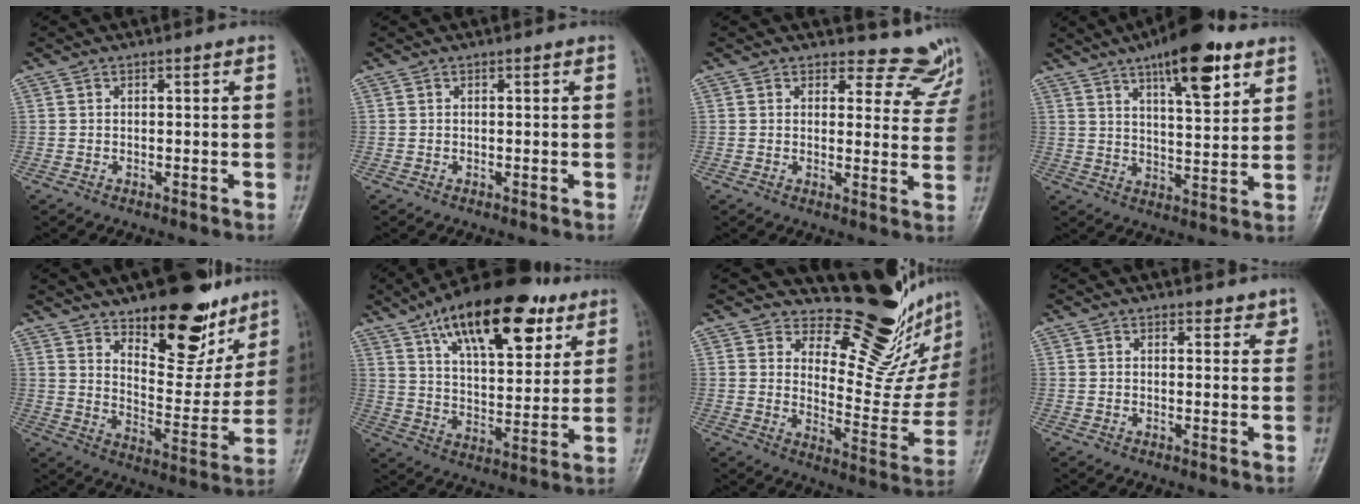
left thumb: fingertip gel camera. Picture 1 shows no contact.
{"total": 0.0}
{"total": 9.0, "force": [8.4, 3.0, -0.4], "torque": [0.049, -0.076, 0.075]}
{"total": 14.4, "force": [8.4, 4.7, 10.7], "torque": [-0.135, -0.037, 0.126]}
{"total": 19.3, "force": [13.1, 8.2, 11.5], "torque": [-0.102, -0.094, 0.200]}
{"total": 23.0, "force": [12.8, 10.0, 16.3], "torque": [-0.227, -0.032, 0.210]}
{"total": 18.1, "force": [14.4, 6.5, 8.9], "torque": [-0.056, -0.135, 0.191]}
{"total": 3.1, "force": [2.6, 1.5, 0.7], "torque": [0.017, -0.014, 0.028]}